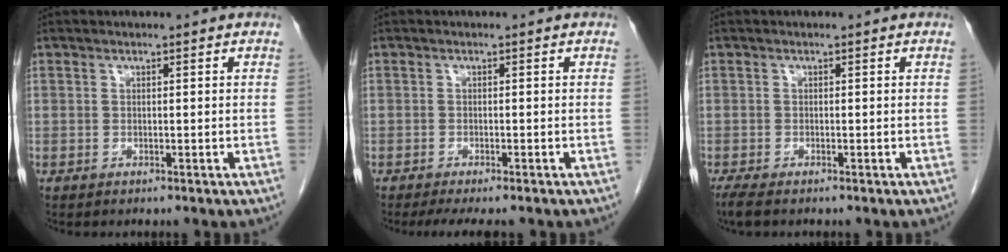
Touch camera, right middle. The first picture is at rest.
{"total": 5.2, "force": [-4.2, 0.9, 2.8], "torque": [-0.033, -0.009, -0.062]}
{"total": 2.0, "force": [-1.6, 0.3, 1.2], "torque": [-0.028, -0.009, -0.028]}